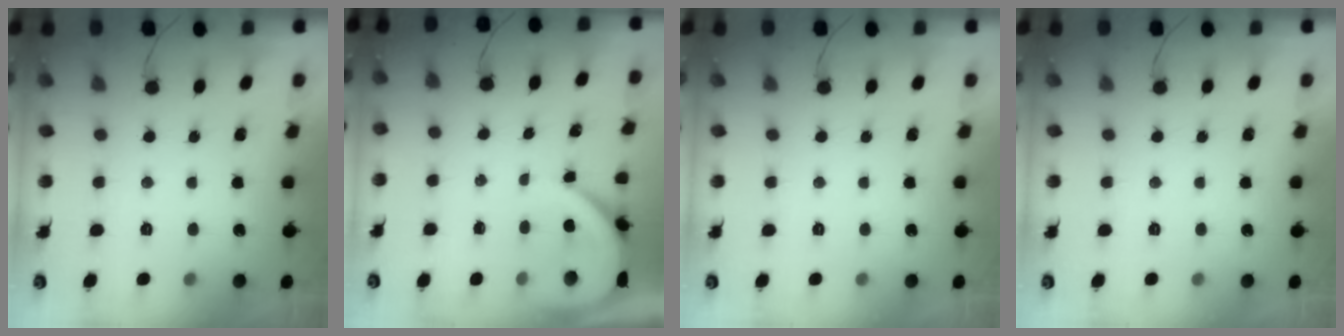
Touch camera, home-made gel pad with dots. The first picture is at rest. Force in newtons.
{"total": 4.5, "press": 4.5, "slide": 0.5}
{"total": 0.0}
{"total": 0.0}